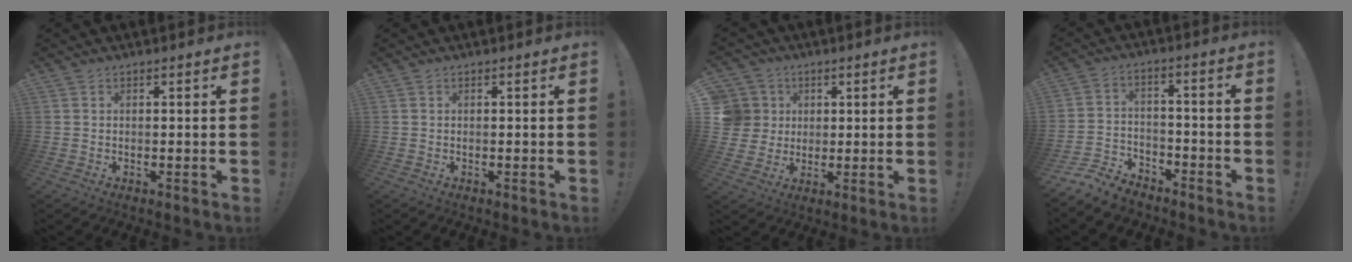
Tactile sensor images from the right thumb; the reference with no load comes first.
{"total": 0.0}
{"total": 8.7, "force": [2.2, 8.2, 2.0], "torque": [-0.034, -0.008, 0.050]}
{"total": 7.8, "force": [-6.6, 3.7, 1.9], "torque": [-0.037, 0.029, -0.124]}